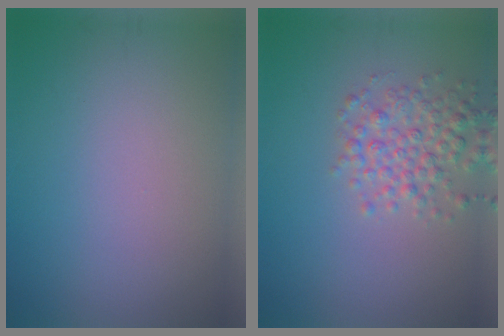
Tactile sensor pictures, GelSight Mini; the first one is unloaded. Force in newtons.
{"total": 3.5, "press": 3.5, "slide": 0.1}